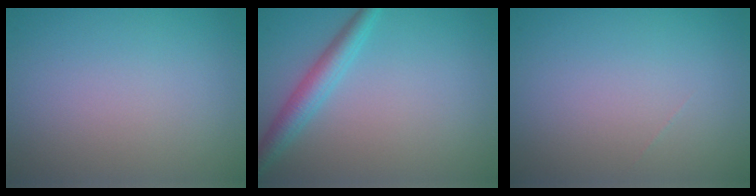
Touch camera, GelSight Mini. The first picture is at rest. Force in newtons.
{"total": 2.9, "press": 2.9, "slide": 0.1}
{"total": 0.0}